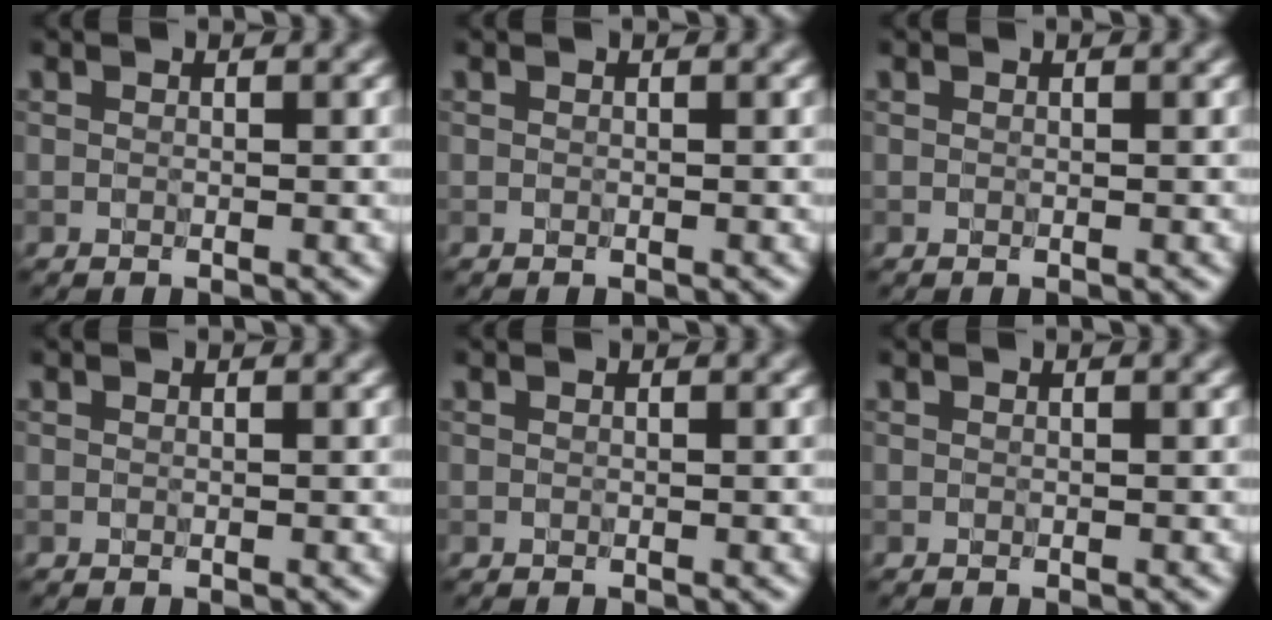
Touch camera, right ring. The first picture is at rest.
{"total": 0.0}
{"total": 0.0}
{"total": 0.0}
{"total": 0.0}
{"total": 0.0}